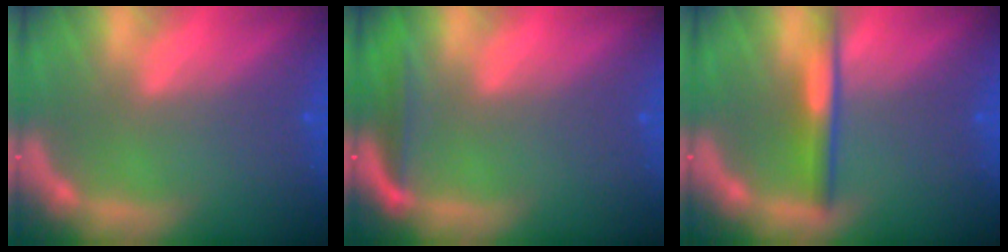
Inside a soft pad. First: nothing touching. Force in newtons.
{"total": 2.5}
{"total": 3.0}